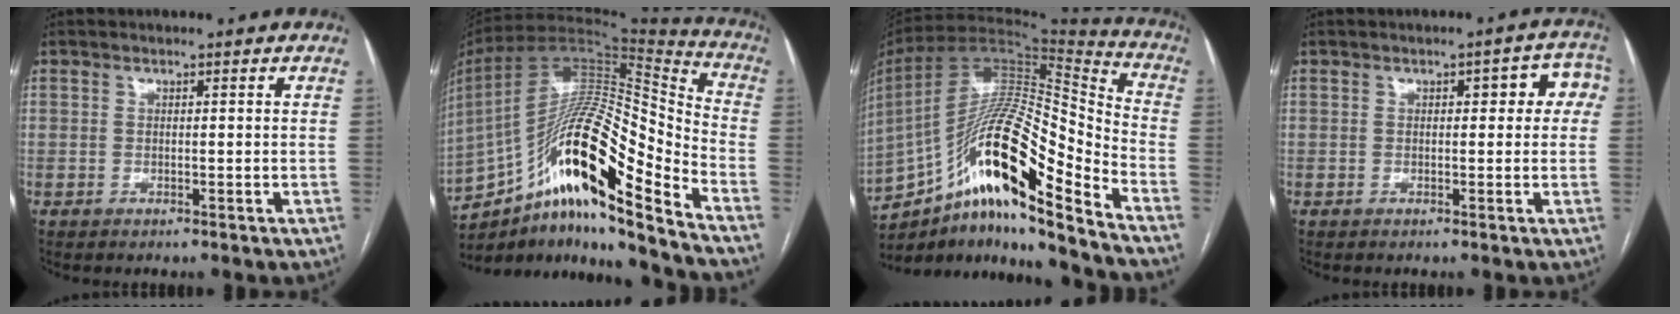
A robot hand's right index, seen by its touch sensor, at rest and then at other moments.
{"total": 23.9, "force": [-14.3, 3.3, 18.9], "torque": [-0.331, 0.015, -0.249]}
{"total": 22.8, "force": [-14.0, 2.8, 17.8], "torque": [-0.312, 0.014, -0.243]}
{"total": 4.7, "force": [0.8, 1.6, 4.3], "torque": [-0.040, 0.019, 0.004]}